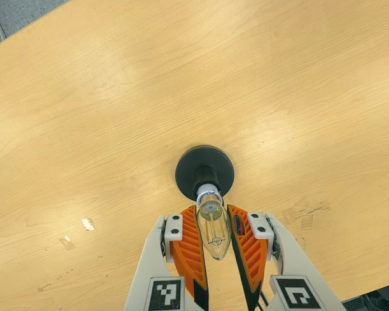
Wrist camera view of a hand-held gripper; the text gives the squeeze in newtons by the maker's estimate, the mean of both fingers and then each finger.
{"total": 15.5, "left": 17.7, "right": 13.4}